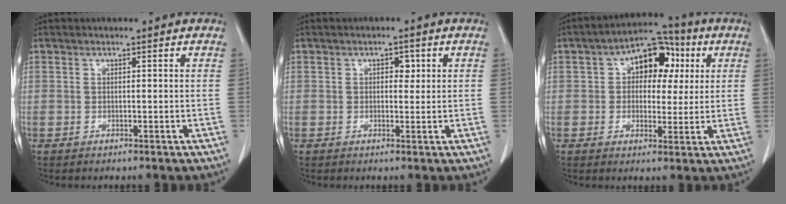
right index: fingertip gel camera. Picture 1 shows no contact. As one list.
[{"total": 2.3, "force": [0.6, 1.4, 1.7], "torque": [-0.020, 0.004, 0.005]}, {"total": 9.9, "force": [2.7, 6.0, 7.4], "torque": [-0.099, 0.034, 0.036]}]